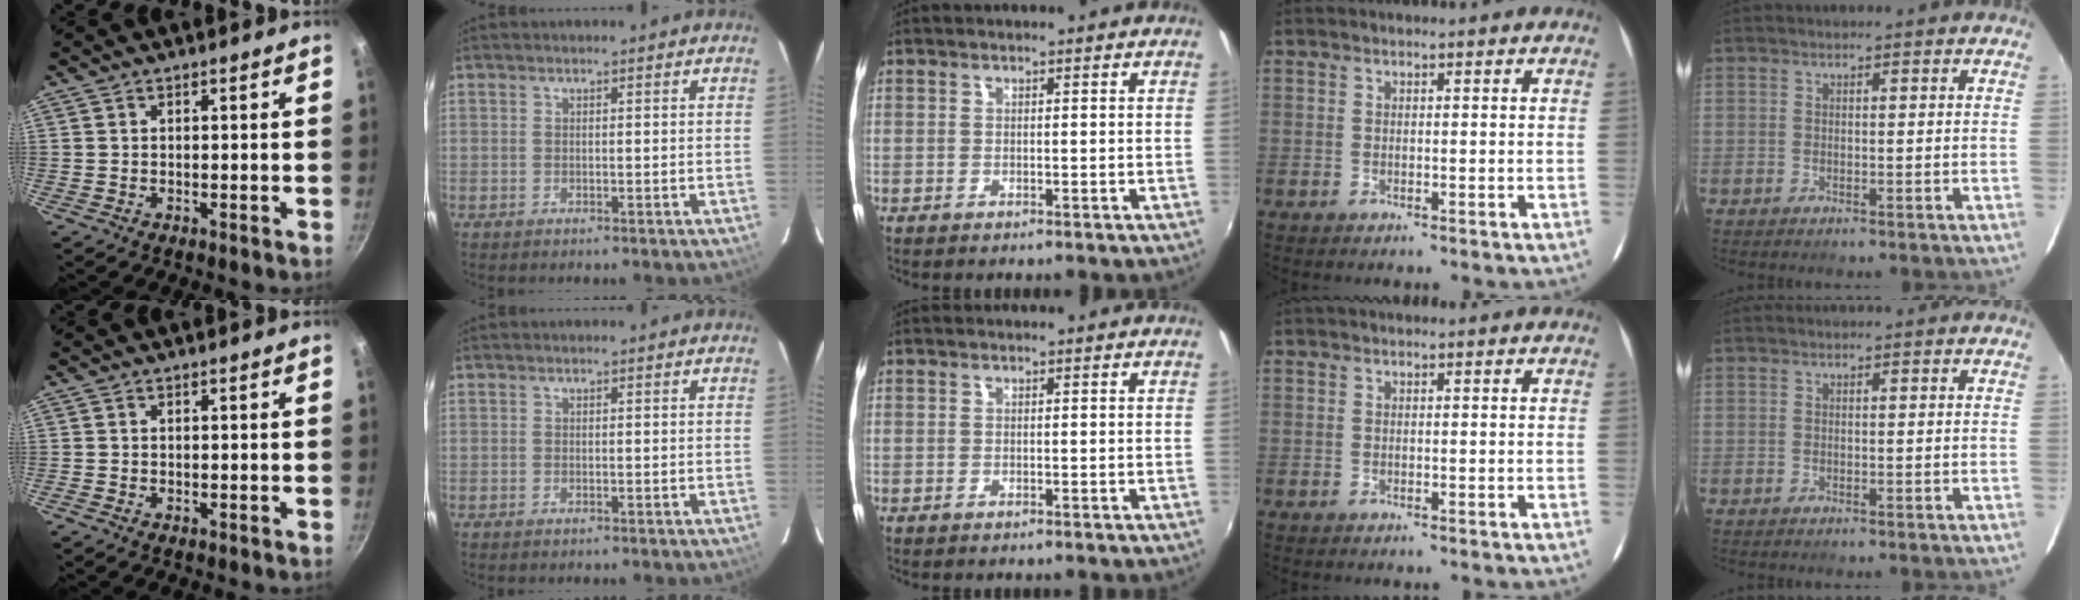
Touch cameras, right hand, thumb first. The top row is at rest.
{}